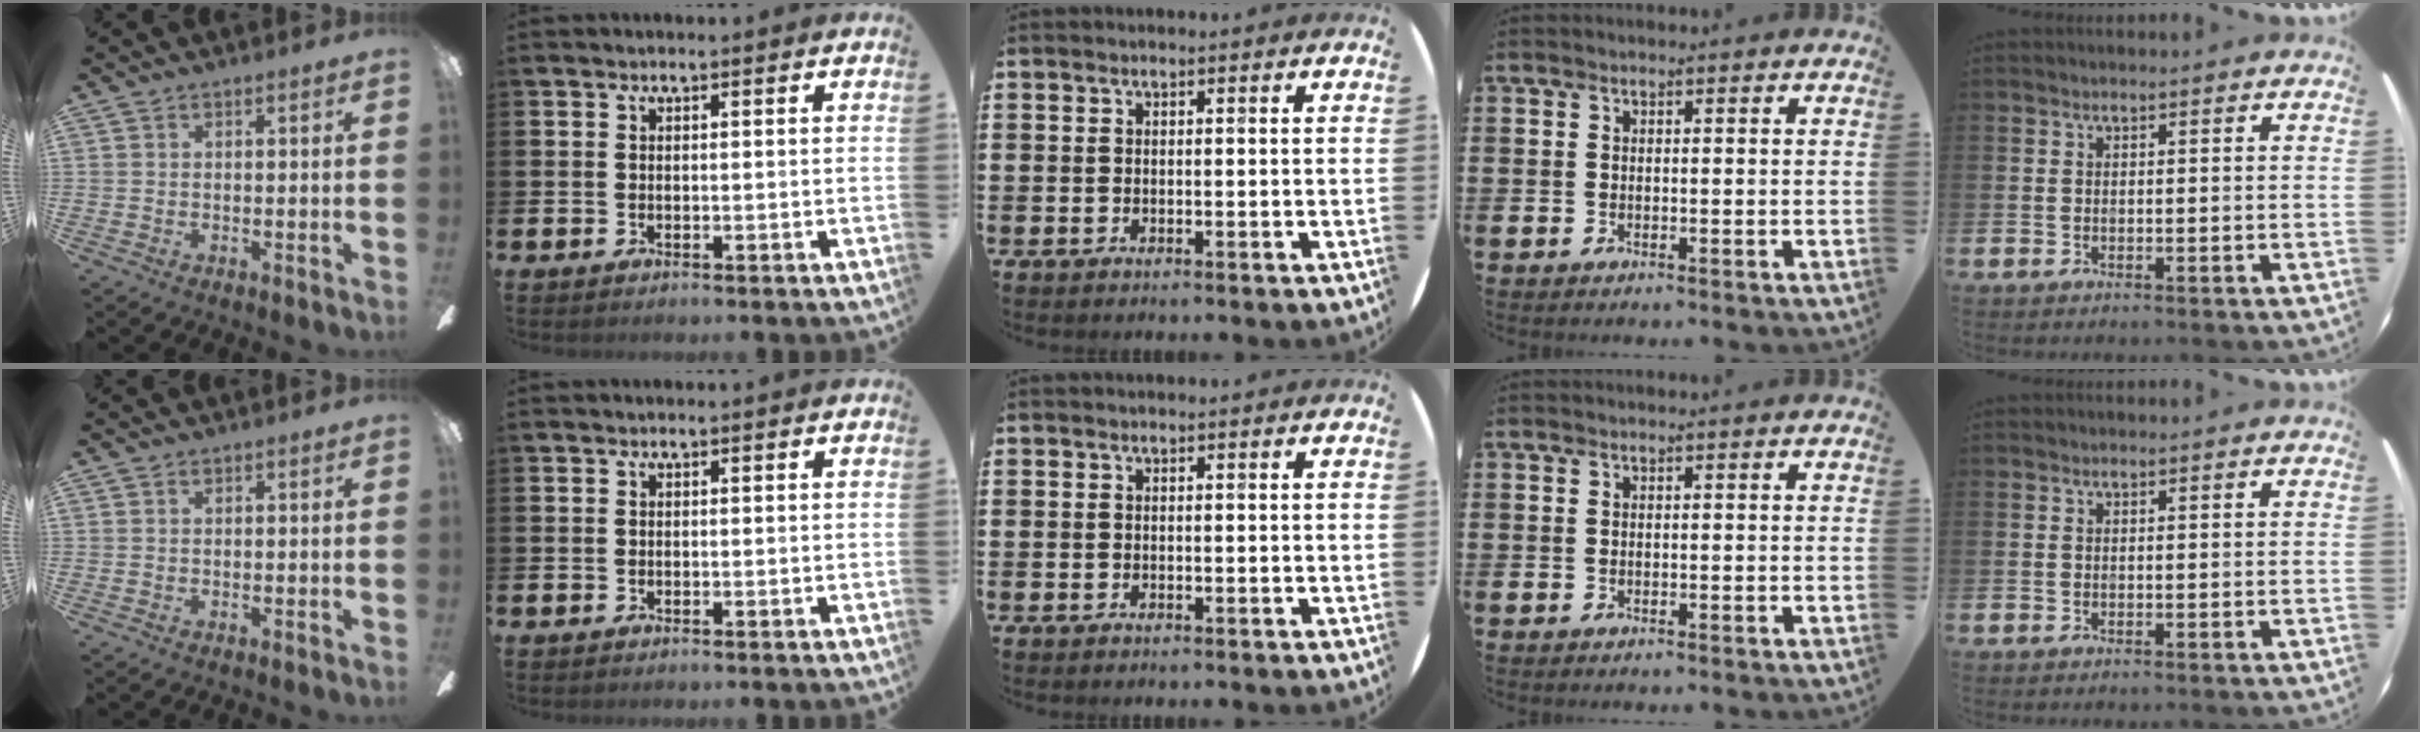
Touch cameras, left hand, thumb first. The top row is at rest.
{}